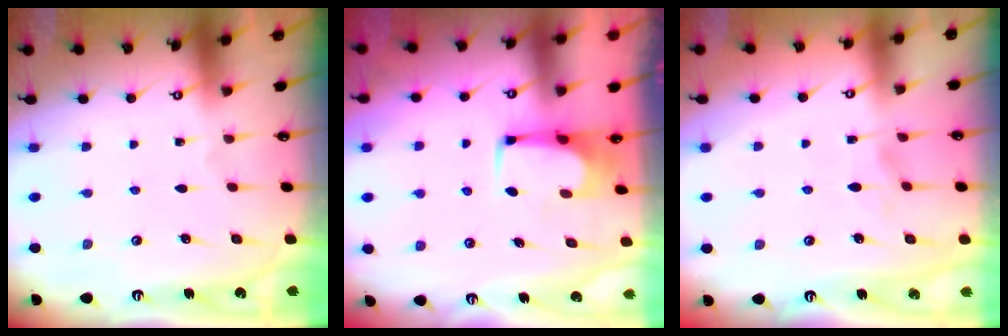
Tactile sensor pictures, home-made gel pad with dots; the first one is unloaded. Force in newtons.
{"total": 1.6, "press": 1.5, "slide": 0.3}
{"total": 2.6, "press": 2.3, "slide": 1.0}